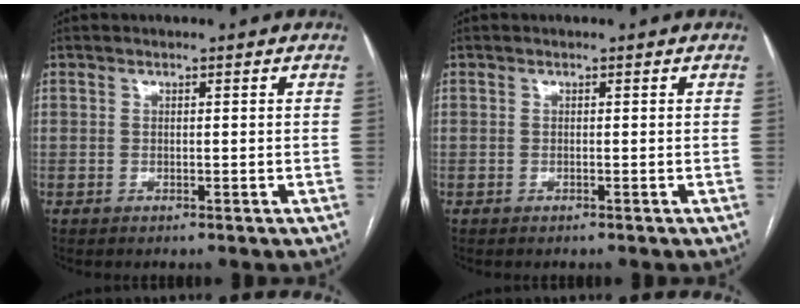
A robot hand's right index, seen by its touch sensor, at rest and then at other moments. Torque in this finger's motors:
{"motor_torque": [-0.14, 0.14, -0.07, 0.00]}